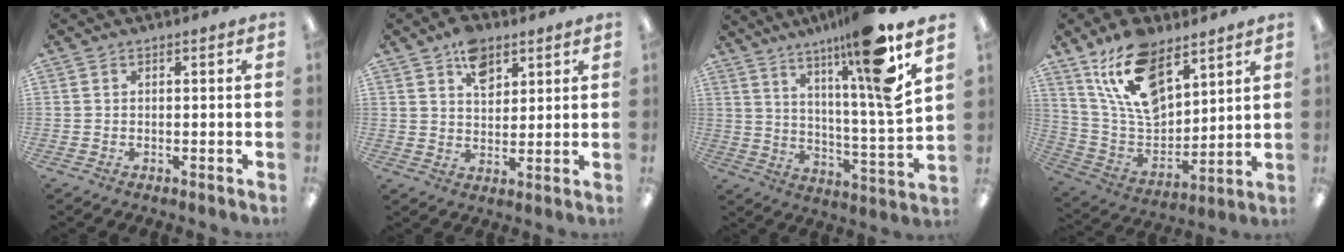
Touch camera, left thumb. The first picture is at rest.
{"total": 7.8, "force": [4.6, 4.9, 4.0], "torque": [-0.053, -0.015, 0.080]}
{"total": 17.9, "force": [12.2, 0.2, 13.0], "torque": [-0.224, -0.071, 0.180]}
{"total": 17.8, "force": [11.5, 9.1, 10.1], "torque": [-0.193, -0.047, 0.212]}